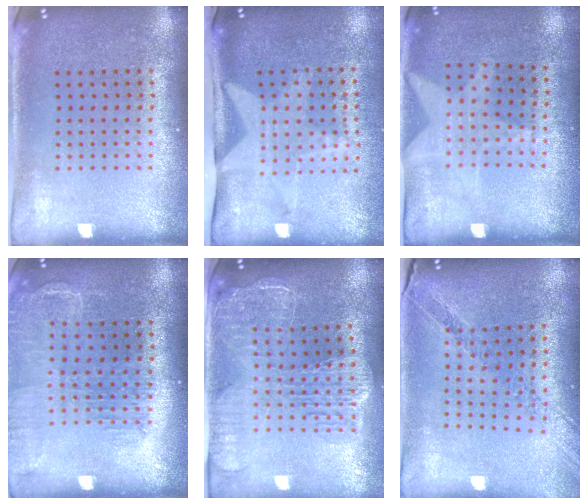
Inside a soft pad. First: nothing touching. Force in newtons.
{"total": 2.1, "press": 1.5, "slide": 1.4}
{"total": 1.1, "press": 0.9, "slide": 0.7}
{"total": 1.6, "press": 1.6, "slide": 0.4}
{"total": 2.7, "press": 2.3, "slide": 1.4}
{"total": 1.1, "press": 1.1, "slide": 0.2}